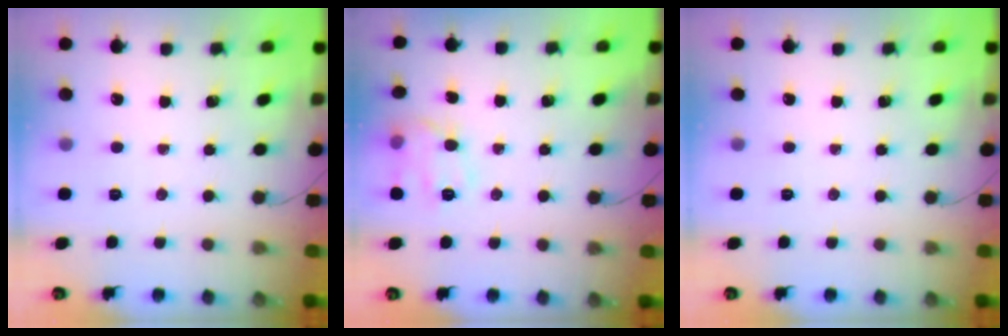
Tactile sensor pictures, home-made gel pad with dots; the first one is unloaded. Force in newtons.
{"total": 8.4, "press": 8.3, "slide": 1.0}
{"total": 0.0}